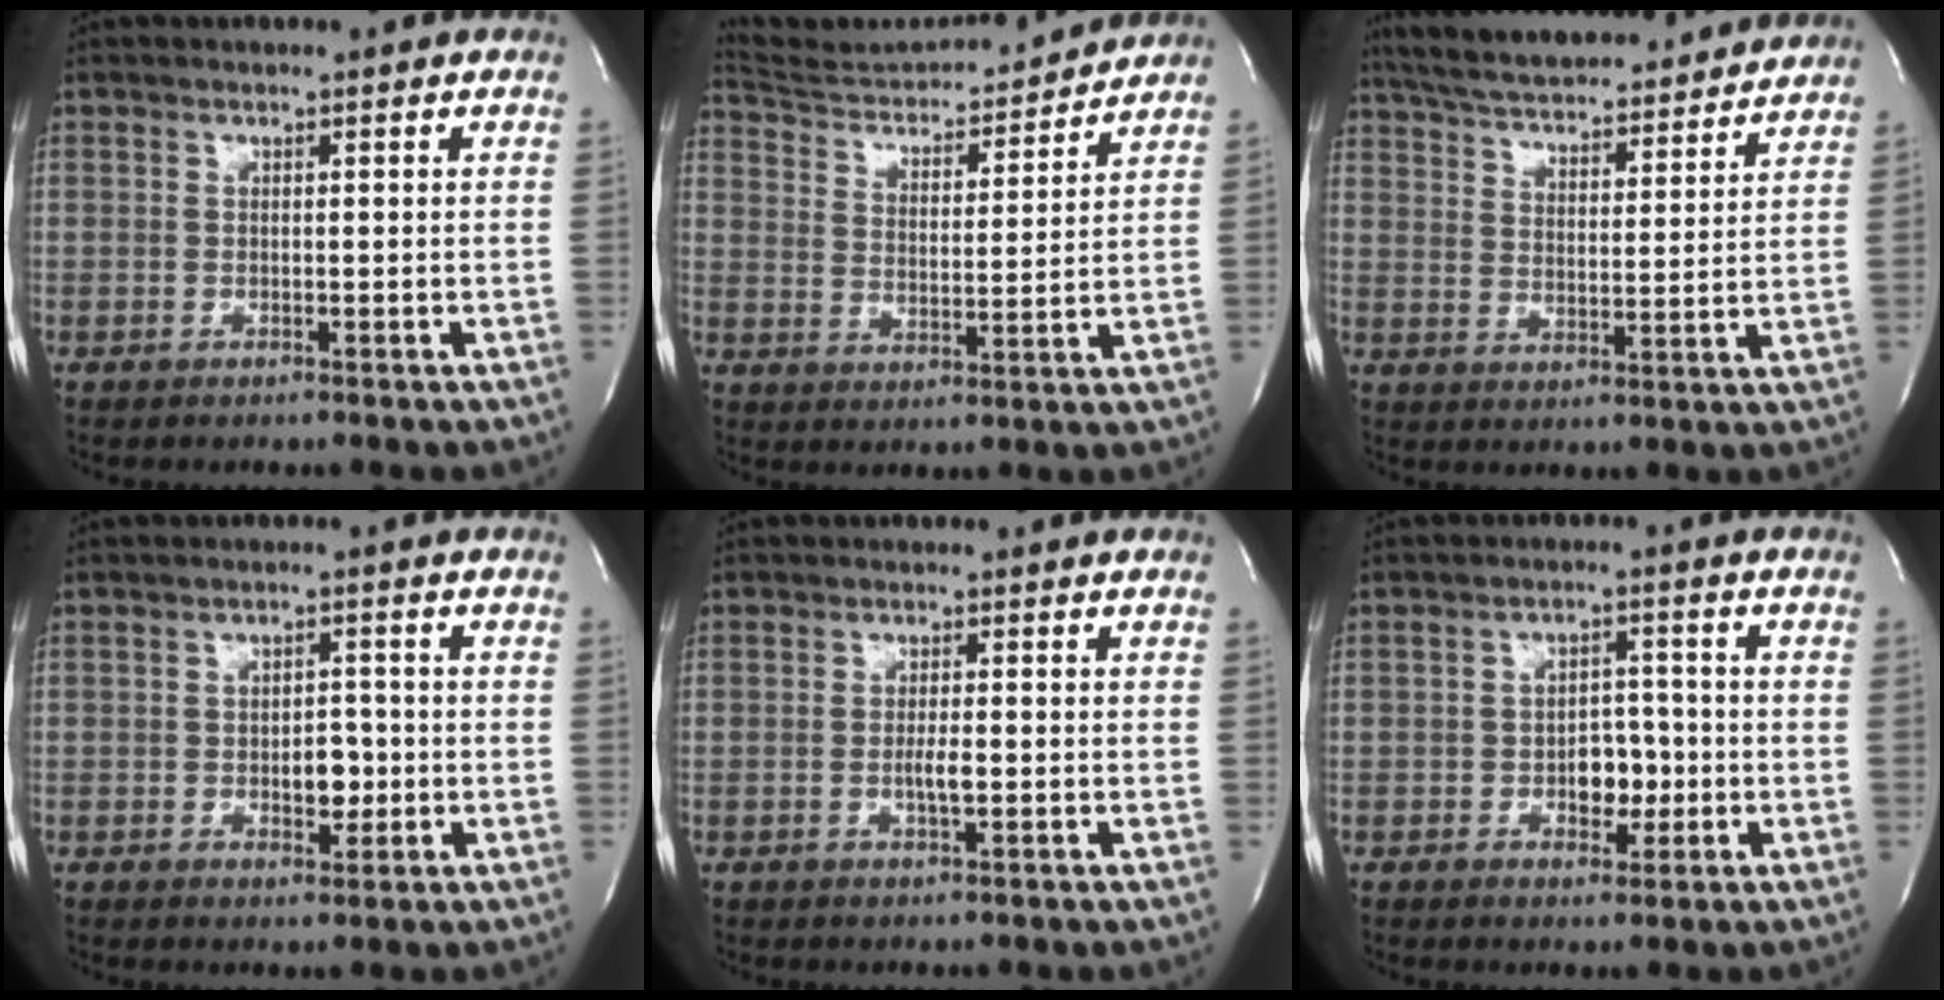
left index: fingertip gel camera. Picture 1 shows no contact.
{"total": 14.2, "force": [14.0, 1.2, 2.2], "torque": [-0.038, 0.000, 0.218]}
{"total": 21.4, "force": [19.7, 3.7, 7.6], "torque": [-0.133, 0.021, 0.279]}
{"total": 3.7, "force": [-0.8, 2.1, 3.0], "torque": [-0.039, 0.003, -0.008]}
{"total": 2.2, "force": [-0.6, 0.3, 2.1], "torque": [-0.045, -0.003, -0.011]}
{"total": 4.7, "force": [-1.3, 2.9, 3.5], "torque": [-0.047, 0.008, -0.017]}